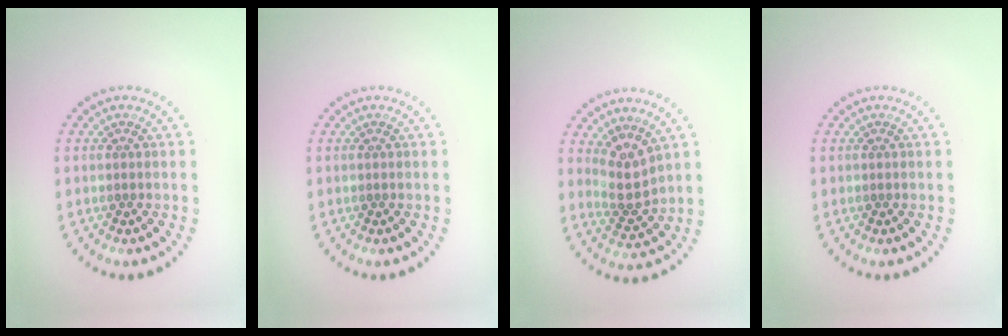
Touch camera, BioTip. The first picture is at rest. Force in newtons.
{"total": 0.0}
{"total": 3.0, "press": 2.2, "slide": 2.0}
{"total": 0.0}